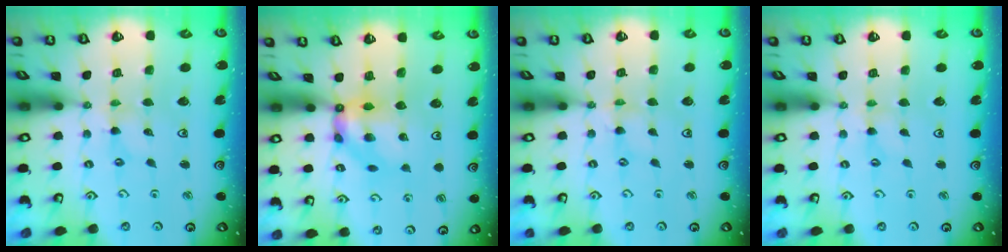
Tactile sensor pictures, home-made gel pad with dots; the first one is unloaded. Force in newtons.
{"total": 7.5, "press": 7.5, "slide": 0.5}
{"total": 0.0}
{"total": 1.3, "press": 1.3, "slide": 0.3}